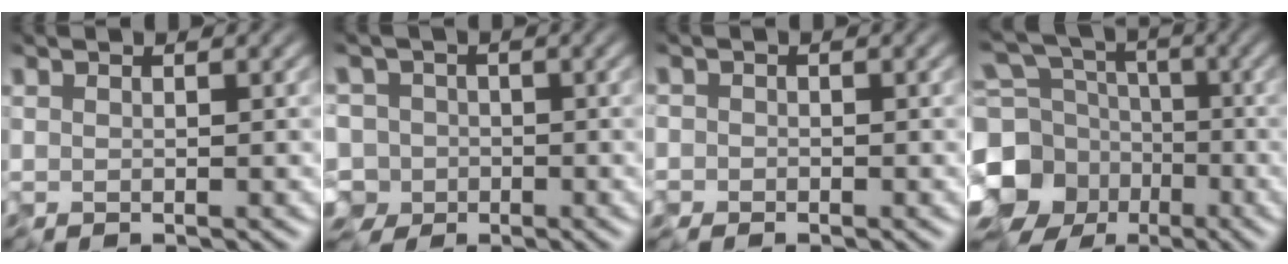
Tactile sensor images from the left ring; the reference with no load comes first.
{"total": 4.3, "force": [-1.9, 3.7, 1.0], "torque": [-0.005, 0.007, -0.048]}
{"total": 1.2, "force": [-0.7, 1.0, -0.2], "torque": [0.006, -0.007, -0.019]}
{"total": 11.0, "force": [-3.5, 9.6, 4.2], "torque": [-0.108, -0.034, -0.081]}